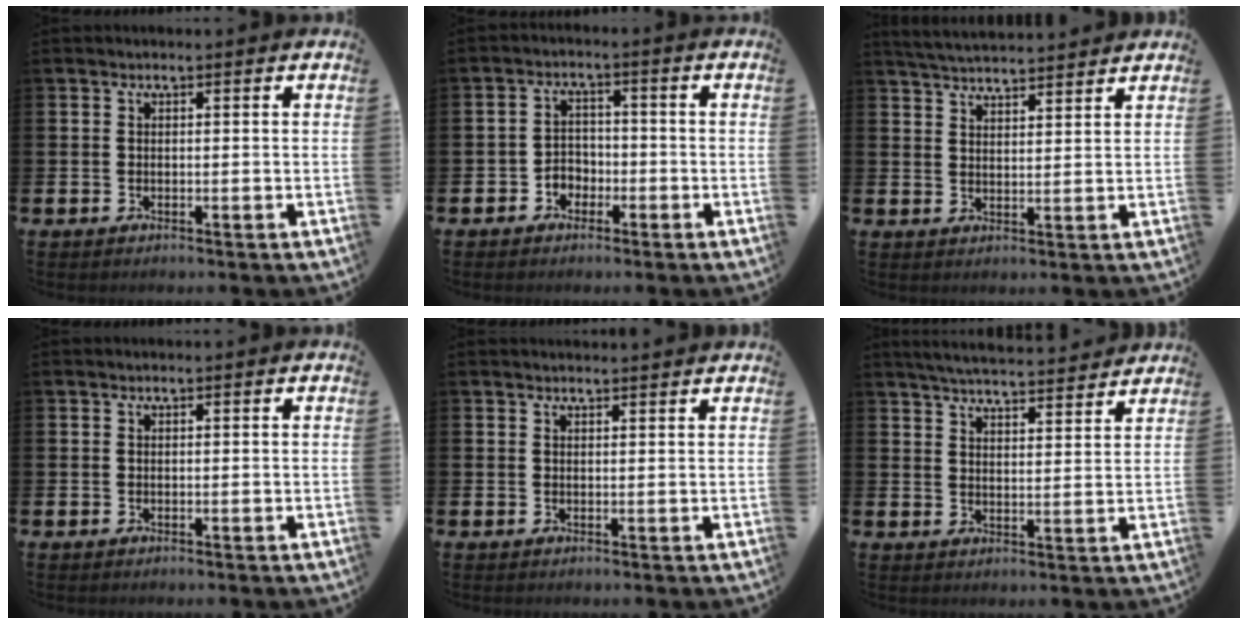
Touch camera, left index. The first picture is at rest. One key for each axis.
{"total": 2.9, "fx": -1.8, "fy": 2.2, "fz": 0.7, "tx": -0.021, "ty": 0.006, "tz": -0.040}
{"total": 4.3, "fx": 4.2, "fy": 0.1, "fz": 0.2, "tx": -0.010, "ty": -0.026, "tz": 0.076}
{"total": 0.0}
{"total": 1.3, "fx": 1.3, "fy": 0.0, "fz": 0.1, "tx": 0.010, "ty": -0.007, "tz": 0.020}
{"total": 5.3, "fx": 5.2, "fy": 0.4, "fz": 1.0, "tx": -0.028, "ty": -0.035, "tz": 0.091}